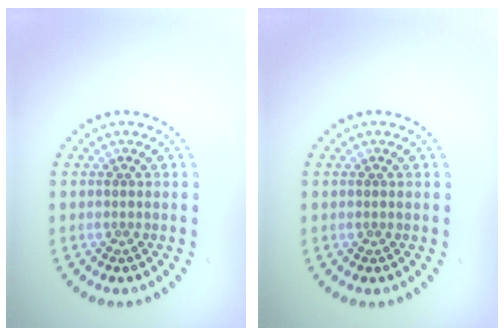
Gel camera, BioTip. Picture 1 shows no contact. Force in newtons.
{"total": 0.0}